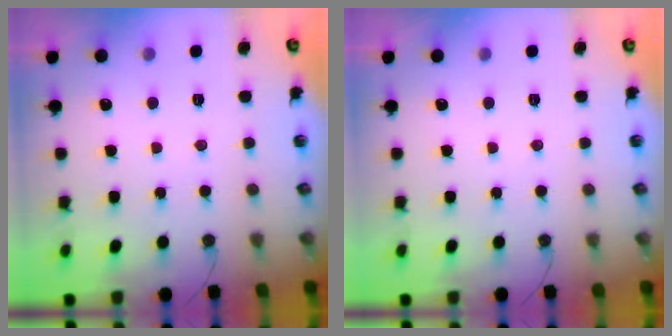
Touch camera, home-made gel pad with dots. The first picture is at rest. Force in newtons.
{"total": 0.0}